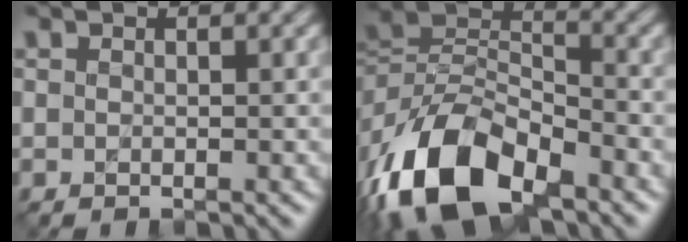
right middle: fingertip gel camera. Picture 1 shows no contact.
{"total": 12.0, "force": [-7.0, 6.6, 7.2], "torque": [-0.141, -0.006, -0.139]}